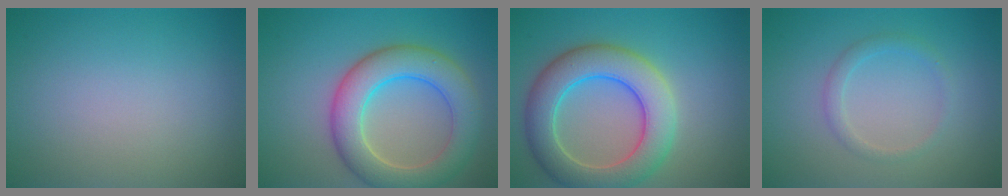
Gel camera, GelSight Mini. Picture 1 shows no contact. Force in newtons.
{"total": 7.1, "press": 7.0, "slide": 0.5}
{"total": 7.5, "press": 7.5, "slide": 0.4}
{"total": 1.5, "press": 1.5, "slide": 0.1}